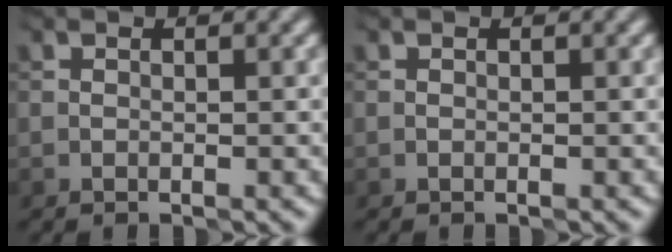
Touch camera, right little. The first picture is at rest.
{"total": 0.0}